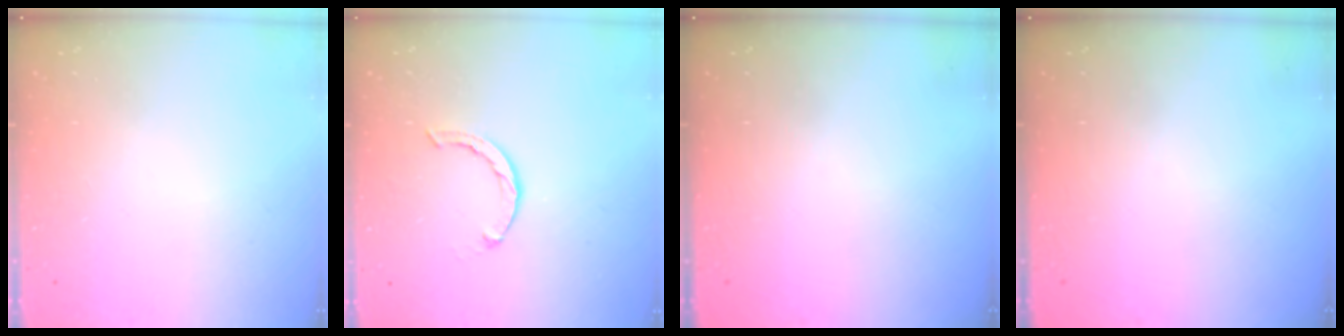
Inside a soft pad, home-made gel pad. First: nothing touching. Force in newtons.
{"total": 3.1, "press": 3.0, "slide": 0.5}
{"total": 0.0}
{"total": 0.0}